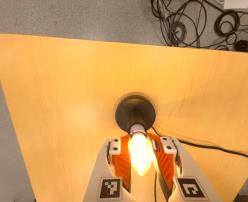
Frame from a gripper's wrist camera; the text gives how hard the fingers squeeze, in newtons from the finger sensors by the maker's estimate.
{"total": 26.0, "left": 25.5, "right": 26.6}